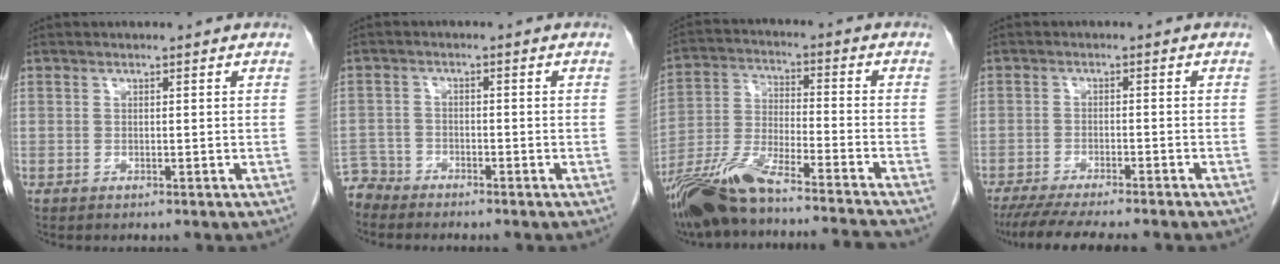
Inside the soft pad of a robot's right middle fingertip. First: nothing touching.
{"total": 3.7, "force": [-3.5, 0.7, -1.0], "torque": [0.020, -0.009, -0.067]}
{"total": 16.3, "force": [-14.2, -0.2, 8.1], "torque": [-0.177, -0.013, -0.257]}
{"total": 10.9, "force": [-9.4, 0.5, 5.7], "torque": [-0.075, -0.021, -0.141]}